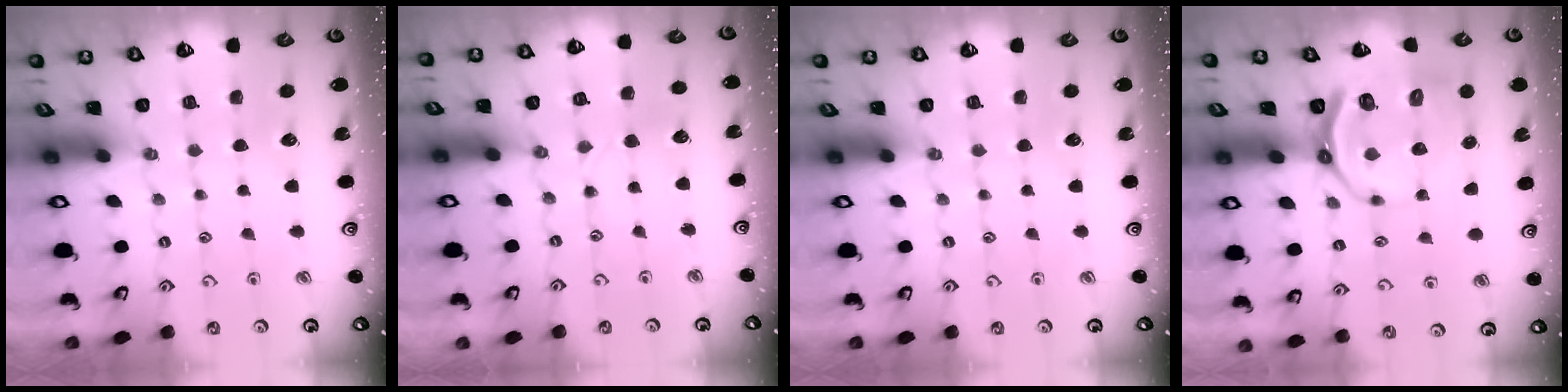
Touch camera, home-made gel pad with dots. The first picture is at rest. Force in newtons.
{"total": 2.2, "press": 2.2, "slide": 0.3}
{"total": 0.0}
{"total": 9.6, "press": 9.0, "slide": 3.3}